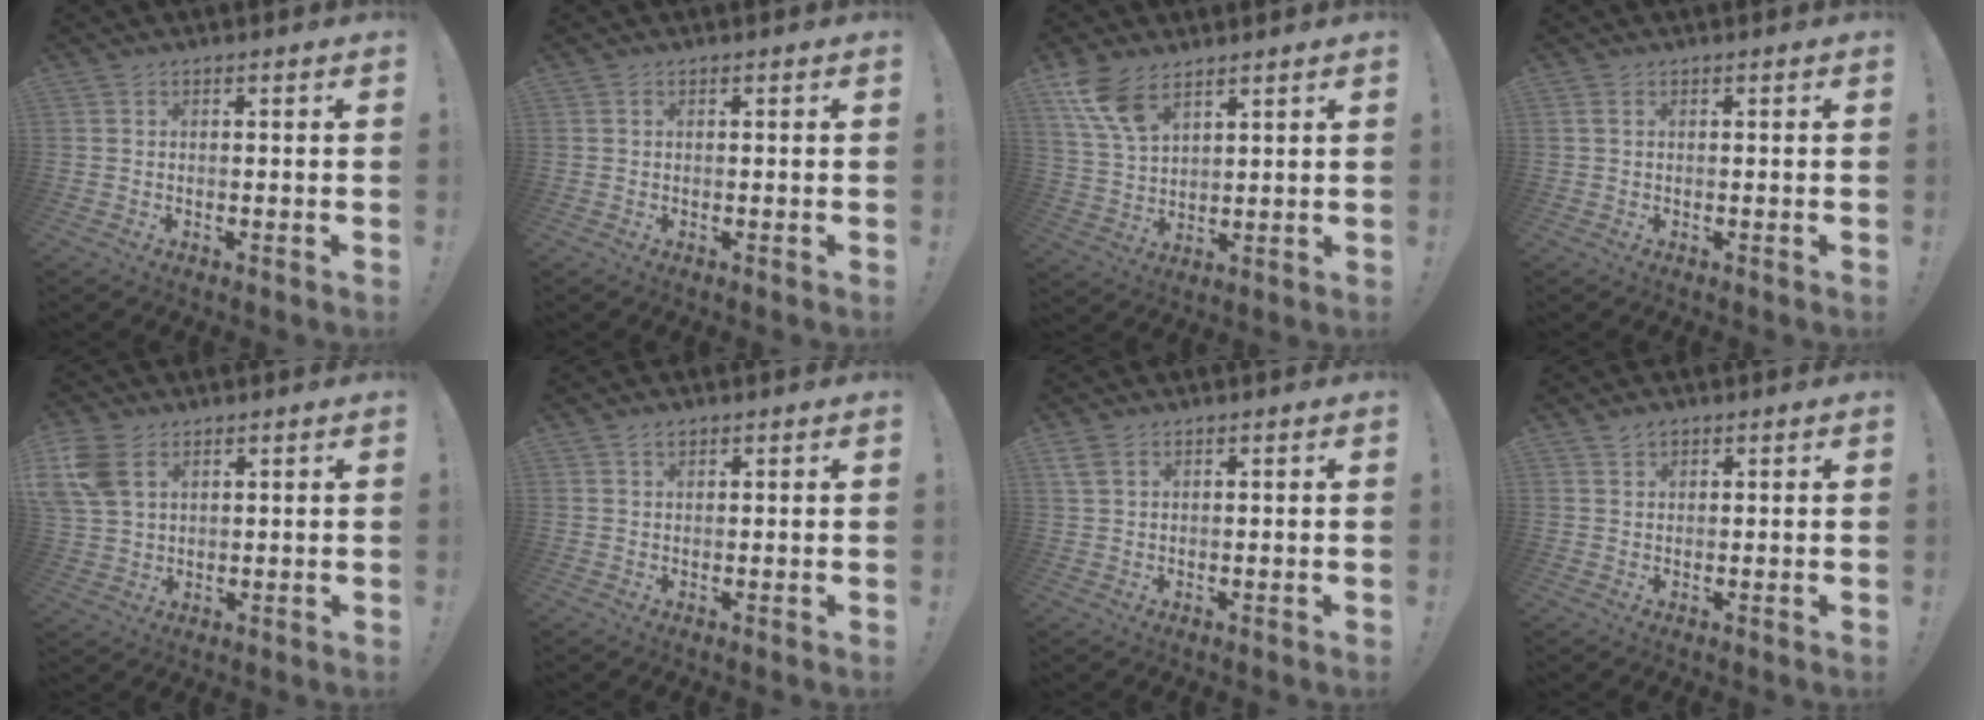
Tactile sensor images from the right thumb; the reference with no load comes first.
{"total": 0.0}
{"total": 10.2, "force": [6.7, 4.8, 5.9], "torque": [-0.117, -0.026, 0.133]}
{"total": 0.6, "force": [0.2, 0.2, 0.5], "torque": [-0.011, 0.002, 0.004]}
{"total": 9.7, "force": [3.8, 6.9, 5.6], "torque": [-0.112, 0.001, 0.079]}
{"total": 1.4, "force": [1.0, 0.7, 0.5], "torque": [-0.006, 0.000, 0.019]}
{"total": 2.9, "force": [1.6, 1.5, 1.9], "torque": [-0.037, 0.002, 0.032]}
{"total": 1.5, "force": [1.3, 0.8, 0.4], "torque": [0.000, -0.005, 0.022]}